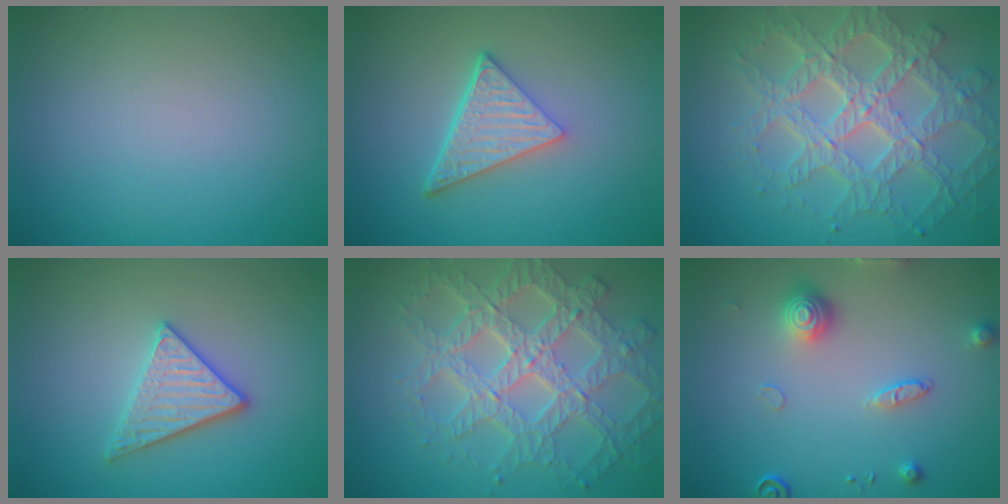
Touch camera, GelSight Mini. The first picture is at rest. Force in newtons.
{"total": 4.8, "press": 3.3, "slide": 3.5}
{"total": 8.0, "press": 5.9, "slide": 5.4}
{"total": 3.0, "press": 2.9, "slide": 0.8}
{"total": 7.8, "press": 6.2, "slide": 4.8}
{"total": 3.0, "press": 2.8, "slide": 1.1}